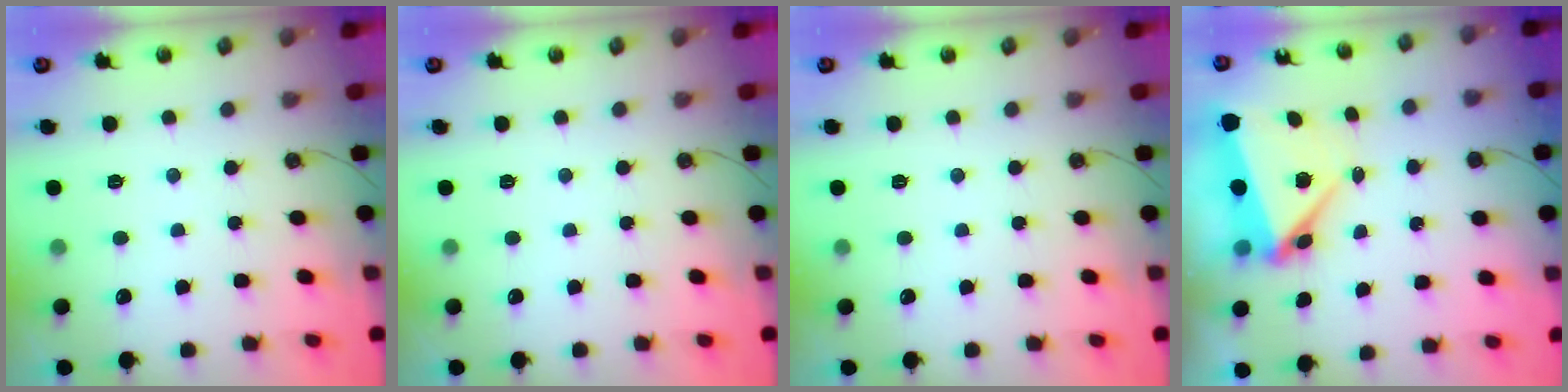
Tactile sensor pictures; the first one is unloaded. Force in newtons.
{"total": 0.0}
{"total": 0.0}
{"total": 6.7, "press": 6.7, "slide": 0.5}